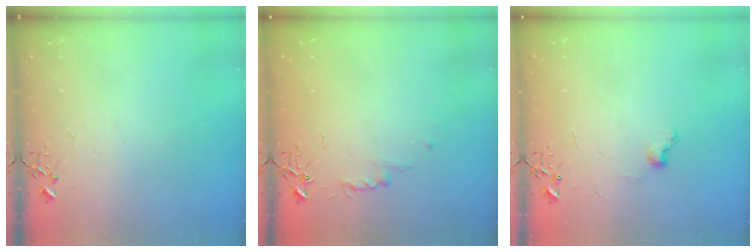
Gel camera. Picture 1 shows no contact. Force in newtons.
{"total": 4.8, "press": 4.7, "slide": 0.6}
{"total": 6.6, "press": 6.6, "slide": 0.7}